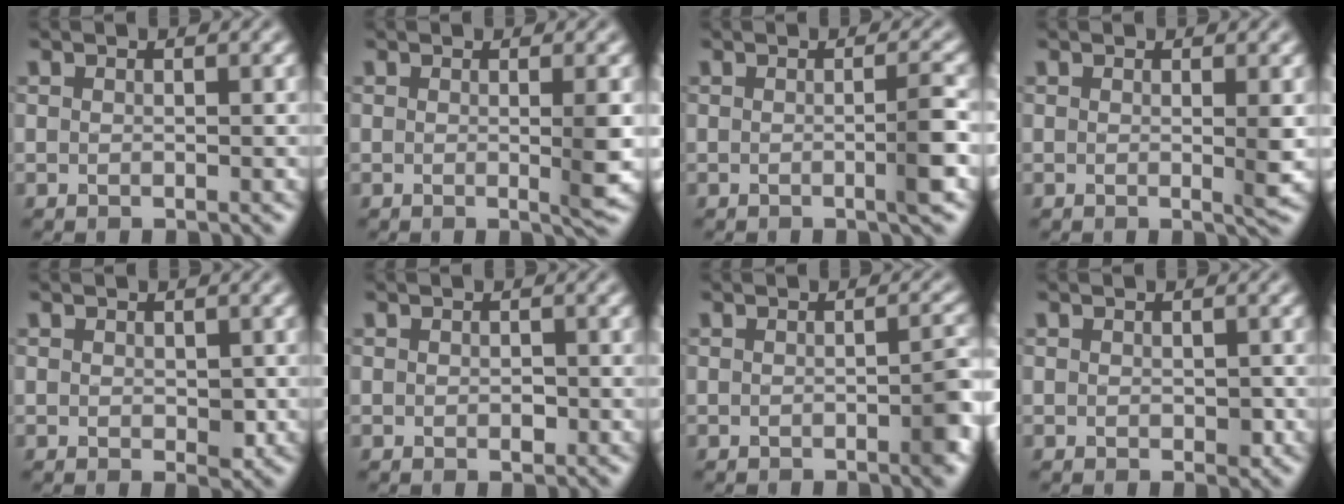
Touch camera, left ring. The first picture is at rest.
{"total": 2.6, "force": [-0.1, 0.4, 2.6], "torque": [-0.034, -0.008, -0.005]}
{"total": 2.6, "force": [-0.4, 0.3, 2.5], "torque": [-0.037, -0.003, -0.012]}
{"total": 1.6, "force": [0.1, 0.2, 1.6], "torque": [-0.022, -0.007, -0.004]}
{"total": 1.4, "force": [0.0, 0.8, 1.1], "torque": [-0.013, -0.005, 0.004]}
{"total": 0.8, "force": [-0.1, 0.5, 0.6], "torque": [-0.008, -0.003, -0.001]}
{"total": 2.8, "force": [-1.0, 0.6, 2.6], "torque": [-0.030, 0.003, -0.016]}
{"total": 1.1, "force": [-0.1, 0.7, 0.8], "torque": [-0.009, -0.004, 0.000]}